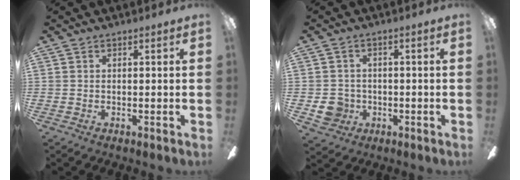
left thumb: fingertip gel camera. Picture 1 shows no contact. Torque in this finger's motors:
{"motor_torque": [-0.18, 0.23, 0.28, -0.43, -0.01]}